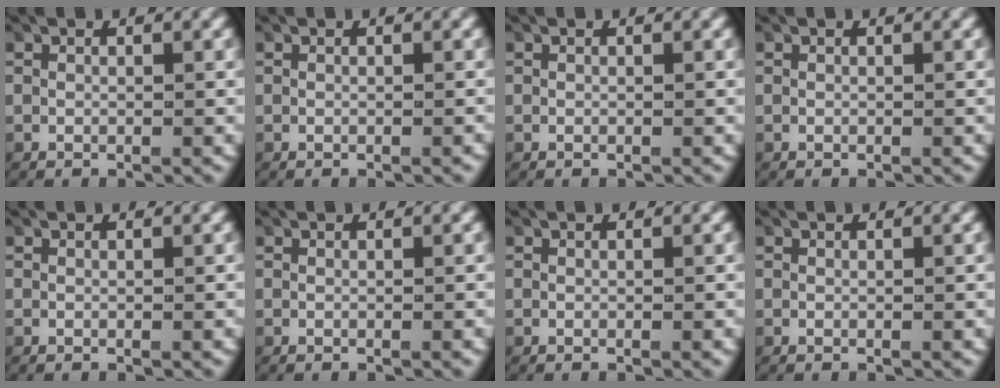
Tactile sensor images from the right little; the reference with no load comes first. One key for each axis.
{"total": 0.0}
{"total": 0.0}
{"total": 0.0}
{"total": 0.0}
{"total": 0.0}
{"total": 0.0}
{"total": 0.0}